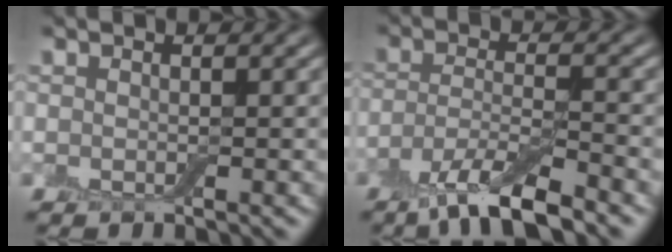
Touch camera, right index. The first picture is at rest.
{"total": 6.4, "force": [-4.6, 1.5, 4.2], "torque": [-0.079, -0.006, -0.091]}